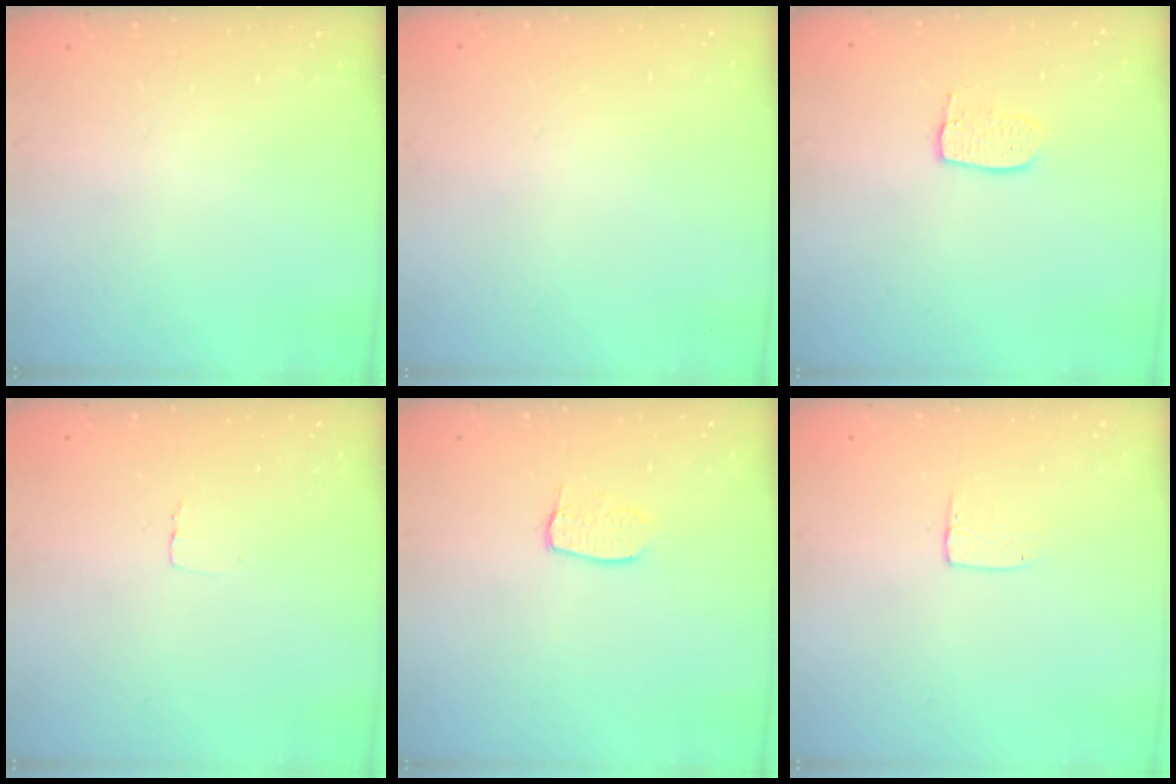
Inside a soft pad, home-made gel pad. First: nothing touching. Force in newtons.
{"total": 0.0}
{"total": 6.3, "press": 6.3, "slide": 0.4}
{"total": 2.6, "press": 2.6, "slide": 0.1}
{"total": 6.3, "press": 6.3, "slide": 0.2}
{"total": 5.8, "press": 5.8, "slide": 0.4}